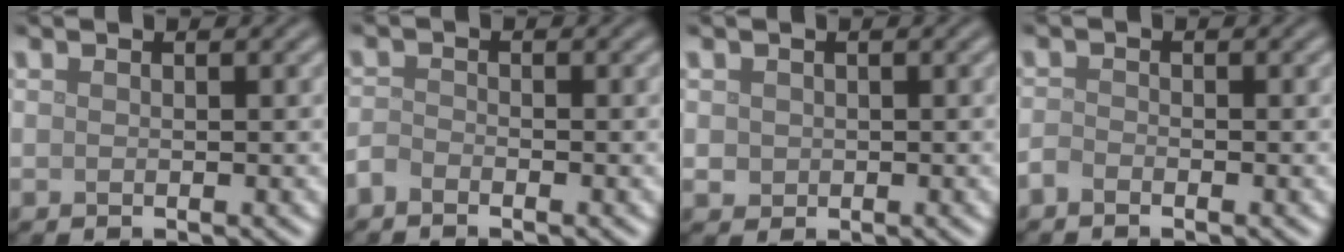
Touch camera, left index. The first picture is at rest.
{"total": 1.3, "force": [-1.1, 0.4, 0.5], "torque": [-0.012, 0.001, -0.029]}
{"total": 1.0, "force": [0.2, 1.0, 0.3], "torque": [-0.002, -0.002, 0.003]}
{"total": 0.9, "force": [-0.8, 0.3, 0.4], "torque": [-0.008, -0.001, -0.020]}